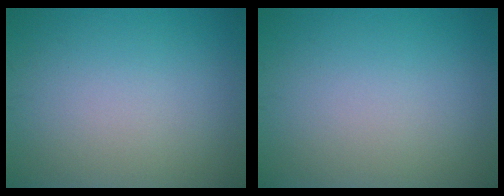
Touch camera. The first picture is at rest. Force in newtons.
{"total": 0.0}